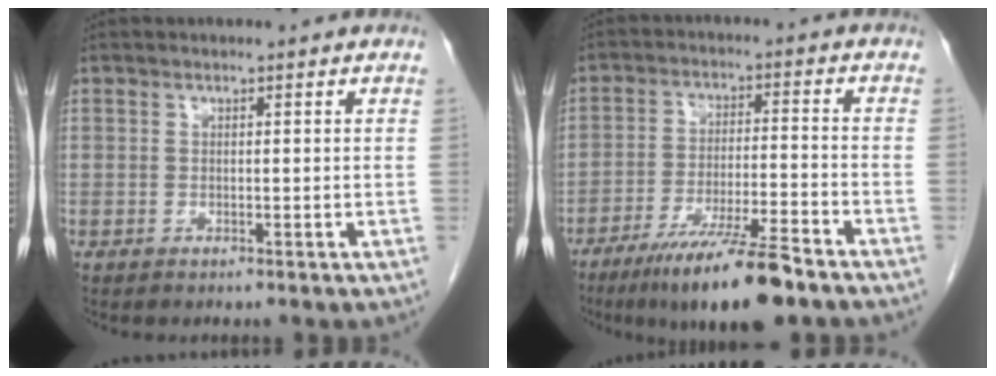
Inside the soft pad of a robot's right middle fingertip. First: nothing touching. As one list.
[{"total": 12.9, "force": [-9.0, 0.7, 9.1], "torque": [-0.163, -0.030, -0.152]}]